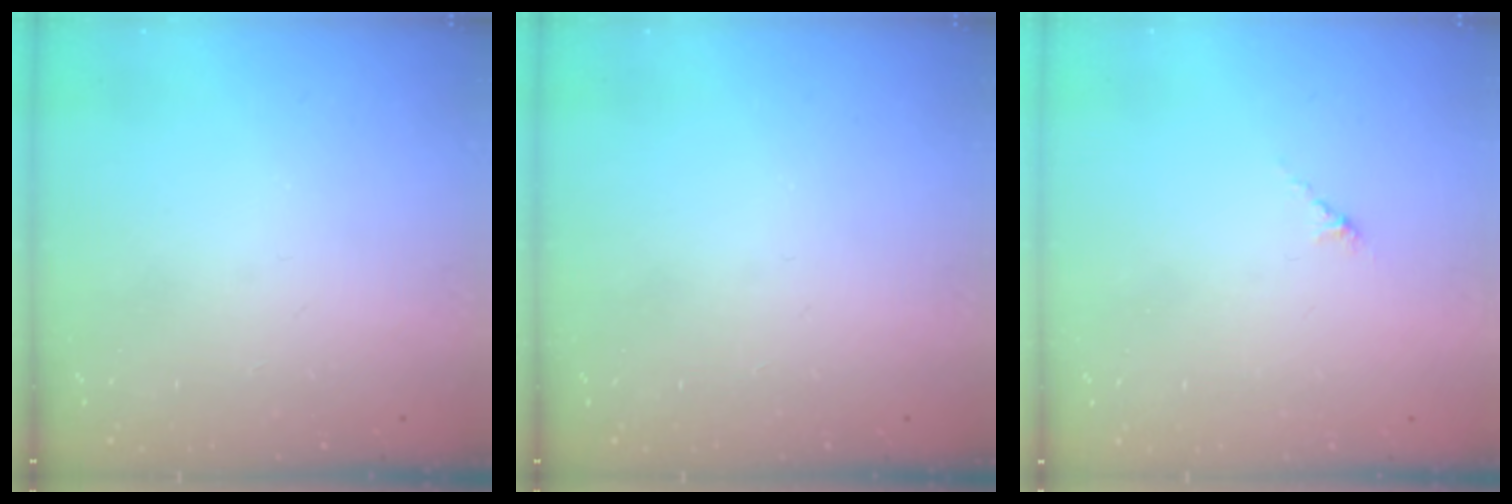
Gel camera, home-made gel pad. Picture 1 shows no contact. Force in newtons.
{"total": 0.0}
{"total": 2.7, "press": 2.7, "slide": 0.7}